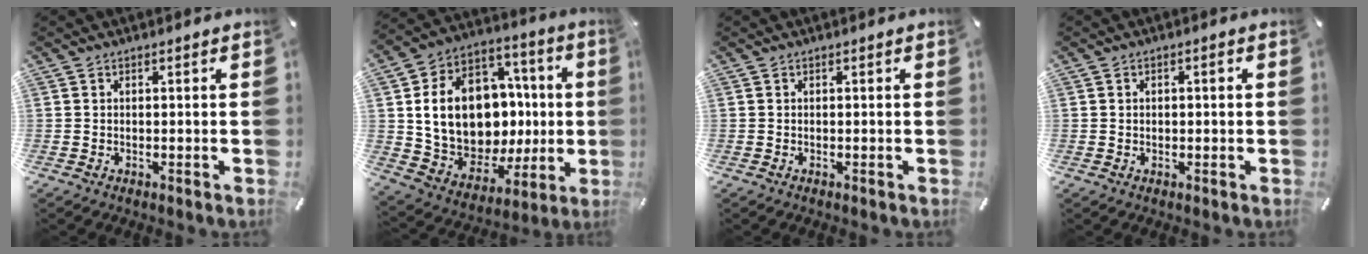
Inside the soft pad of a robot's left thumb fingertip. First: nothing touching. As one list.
[{"total": 19.2, "force": [1.6, 15.2, 11.6], "torque": [-0.236, -0.017, 0.049]}, {"total": 0.0}, {"total": 1.4, "force": [0.2, 0.7, 1.2], "torque": [-0.017, 0.002, -0.001]}]